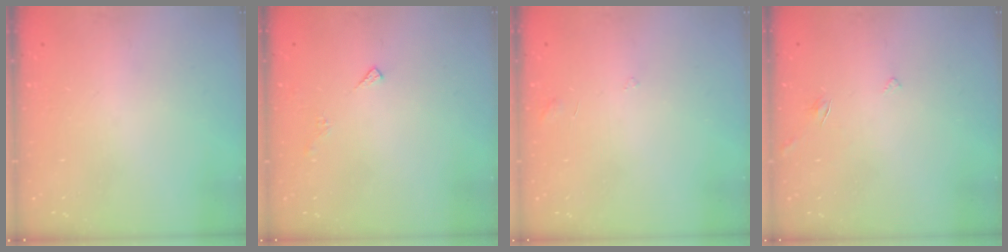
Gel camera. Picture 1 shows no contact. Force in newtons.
{"total": 4.3, "press": 4.3, "slide": 0.7}
{"total": 2.9, "press": 2.9, "slide": 0.2}
{"total": 2.8, "press": 2.8, "slide": 0.3}